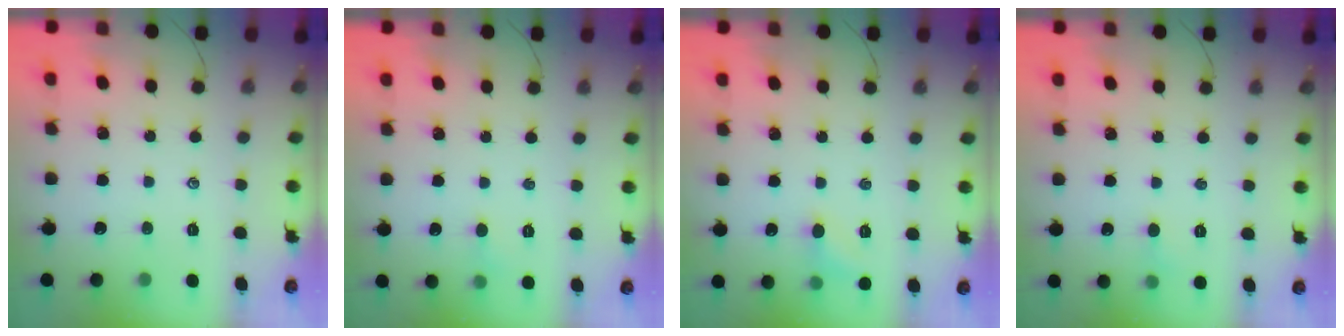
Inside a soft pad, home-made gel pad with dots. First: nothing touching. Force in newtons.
{"total": 2.8, "press": 2.6, "slide": 1.0}
{"total": 5.8, "press": 5.6, "slide": 1.6}
{"total": 2.8, "press": 2.6, "slide": 1.0}